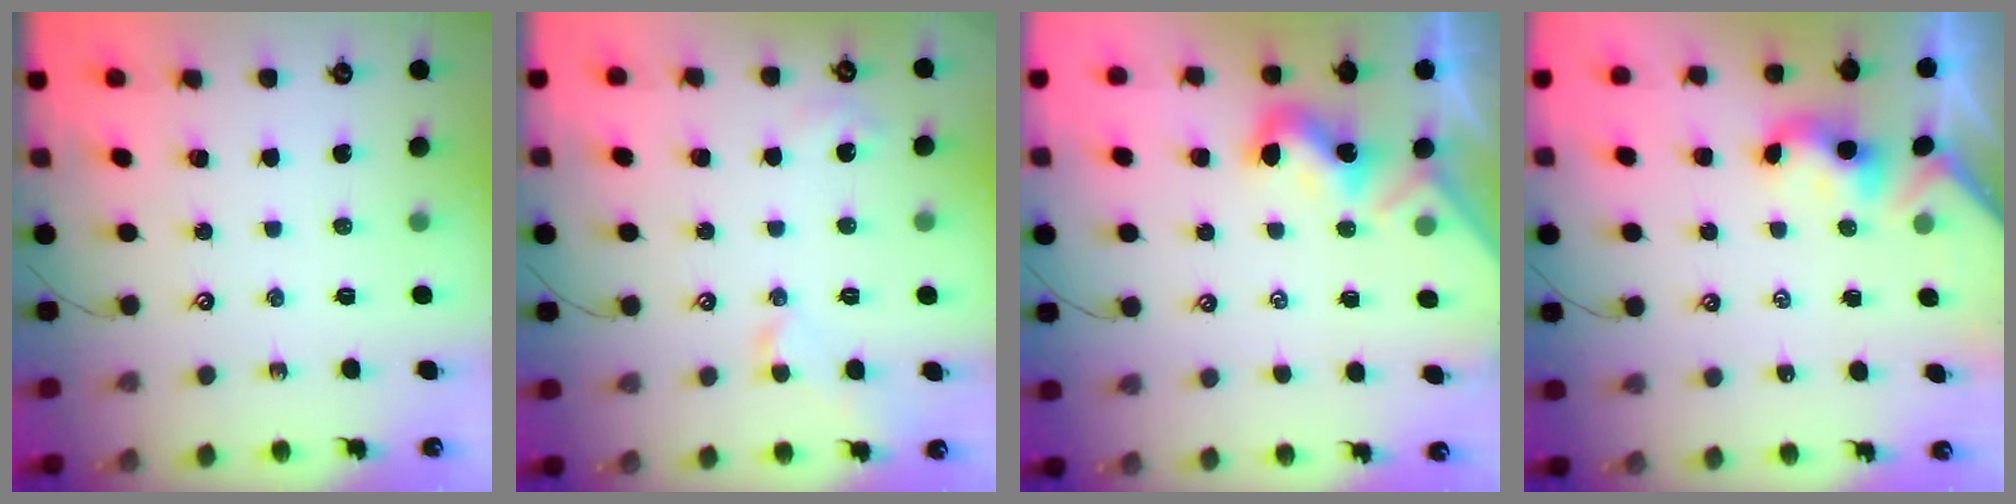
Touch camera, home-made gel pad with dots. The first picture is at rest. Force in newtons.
{"total": 1.7, "press": 1.6, "slide": 0.6}
{"total": 2.0, "press": 1.9, "slide": 0.5}
{"total": 2.3, "press": 2.3, "slide": 0.3}